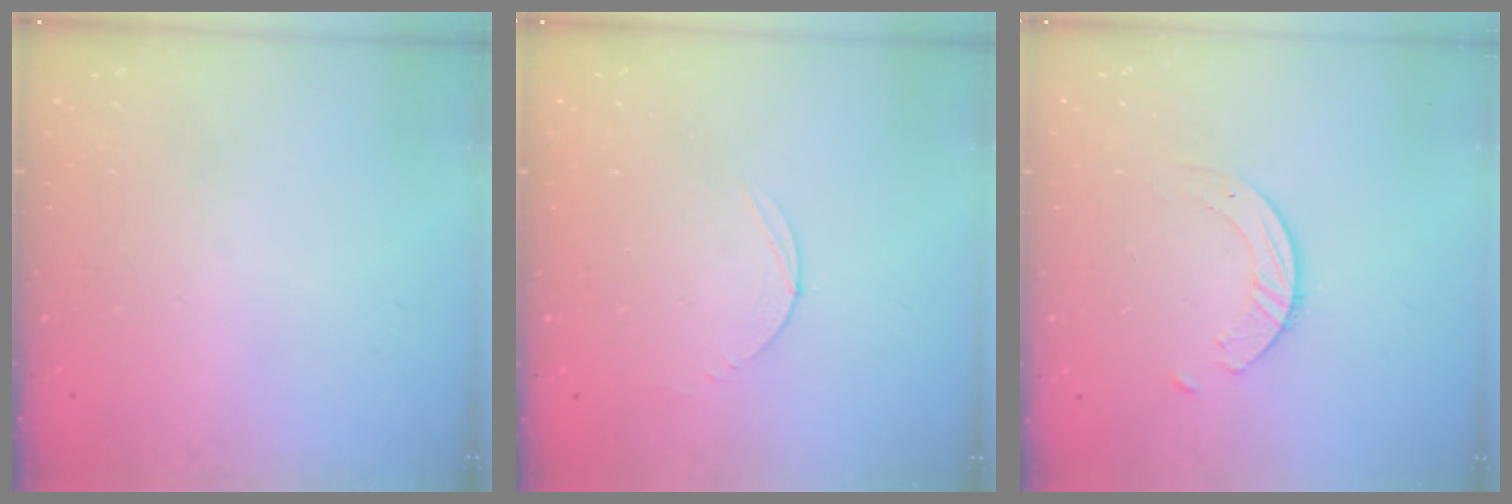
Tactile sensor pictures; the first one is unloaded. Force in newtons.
{"total": 3.0, "press": 3.0, "slide": 0.3}
{"total": 3.8, "press": 3.8, "slide": 0.4}